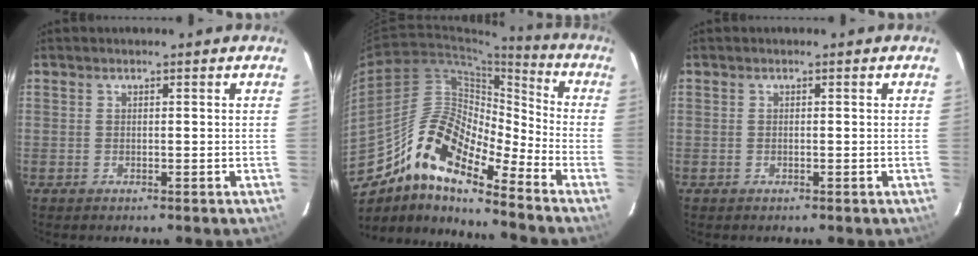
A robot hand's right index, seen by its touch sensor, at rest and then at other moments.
{"total": 15.6, "force": [-11.5, 4.5, 9.6], "torque": [-0.158, 0.008, -0.230]}
{"total": 0.0}